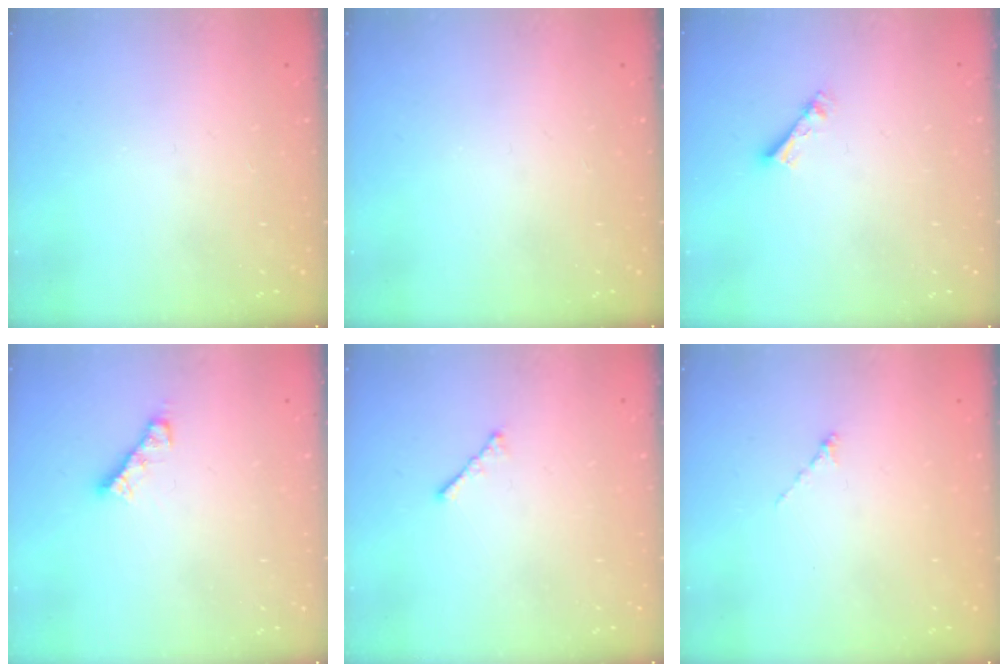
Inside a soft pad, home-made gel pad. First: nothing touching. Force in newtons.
{"total": 0.0}
{"total": 4.4, "press": 4.4, "slide": 0.5}
{"total": 4.8, "press": 4.8, "slide": 0.3}
{"total": 1.7, "press": 1.6, "slide": 0.5}
{"total": 0.0}